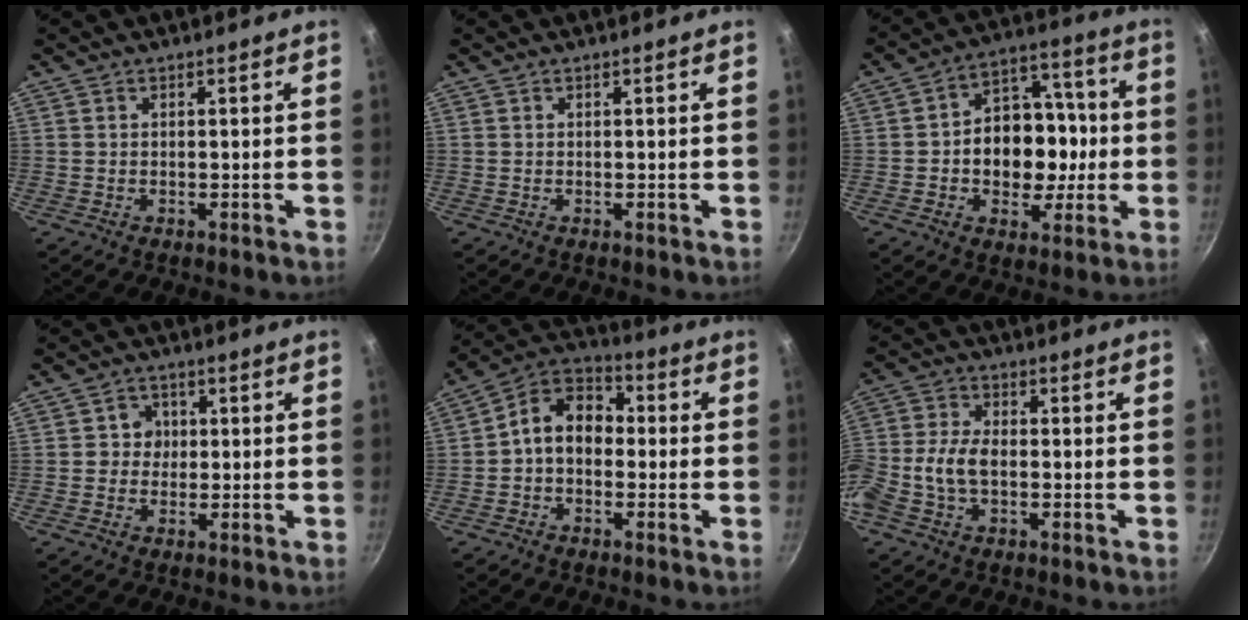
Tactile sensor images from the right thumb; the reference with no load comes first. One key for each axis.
{"total": 0.0}
{"total": 15.3, "fx": -1.5, "fy": 11.6, "fz": 9.9, "tx": -0.100, "ty": 0.031, "tz": -0.027}
{"total": 3.6, "fx": 0.1, "fy": 3.4, "fz": 1.0, "tx": 0.015, "ty": 0.005, "tz": -0.004}
{"total": 9.8, "fx": -0.6, "fy": 7.3, "fz": 6.6, "tx": -0.080, "ty": 0.038, "tz": -0.035}
{"total": 8.7, "fx": -2.0, "fy": 5.2, "fz": 6.6, "tx": -0.138, "ty": 0.027, "tz": -0.052}